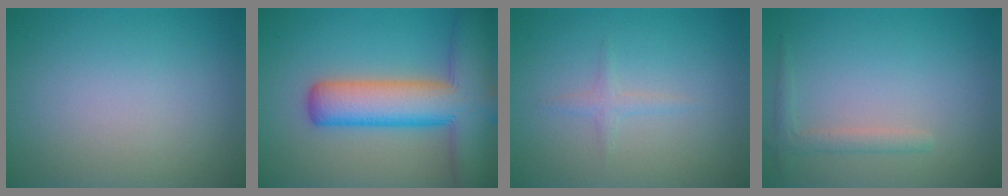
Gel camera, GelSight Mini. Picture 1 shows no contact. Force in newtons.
{"total": 10.4, "press": 10.4, "slide": 0.6}
{"total": 1.1, "press": 1.1, "slide": 0.1}
{"total": 1.5, "press": 1.5, "slide": 0.1}